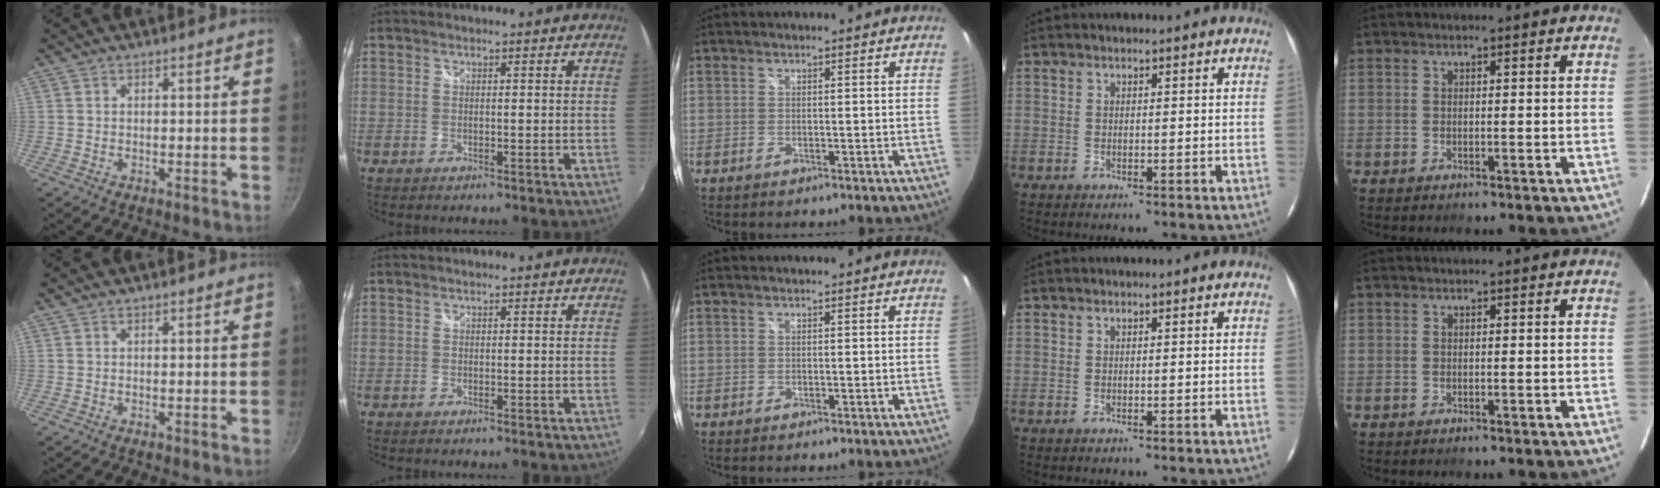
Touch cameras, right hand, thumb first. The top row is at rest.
{}